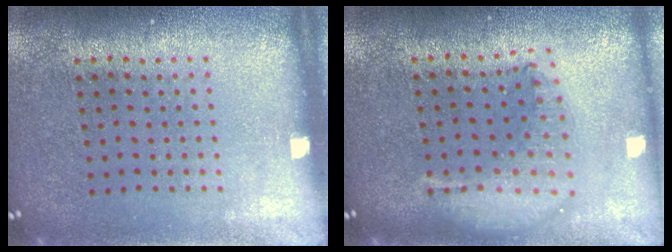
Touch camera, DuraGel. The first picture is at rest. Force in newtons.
{"total": 1.9, "press": 1.5, "slide": 1.1}